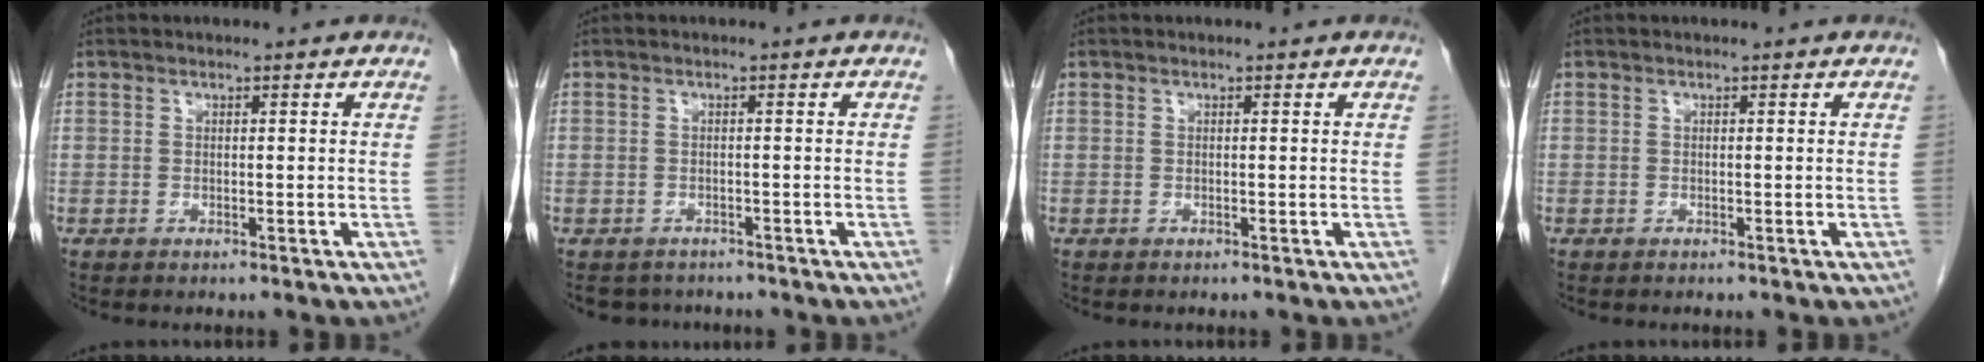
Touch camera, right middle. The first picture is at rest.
{"total": 3.5, "force": [-3.2, 1.6, 0.0], "torque": [0.000, 0.000, -0.043]}
{"total": 0.0}
{"total": 0.0}